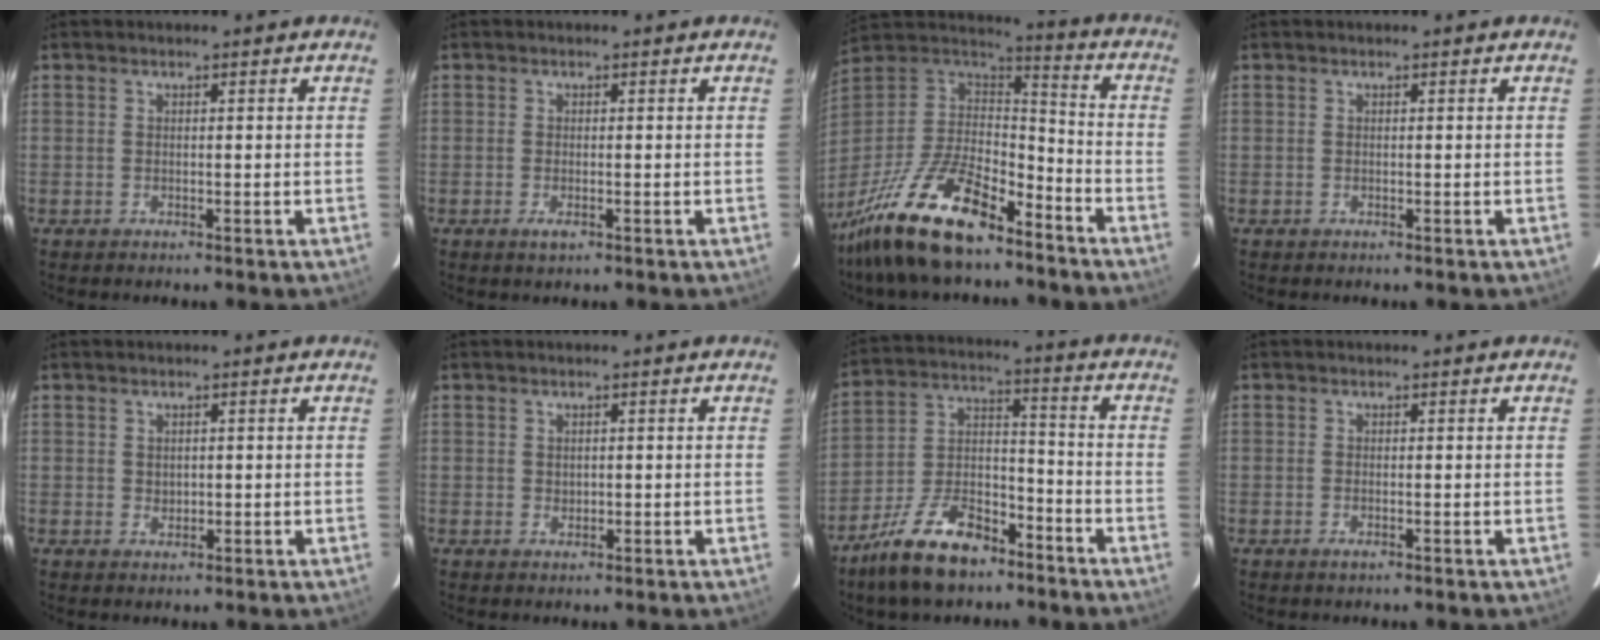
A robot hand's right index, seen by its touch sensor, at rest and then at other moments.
{"total": 1.6, "force": [-0.7, 0.4, 1.4], "torque": [-0.028, -0.004, -0.009]}
{"total": 23.2, "force": [-16.2, 8.5, 14.3], "torque": [-0.296, -0.020, -0.285]}
{"total": 0.0}
{"total": 1.3, "force": [0.4, 1.2, 0.4], "torque": [-0.002, 0.001, 0.010]}
{"total": 1.1, "force": [0.3, 1.0, 0.2], "torque": [0.000, 0.001, 0.008]}
{"total": 15.4, "force": [-10.8, 6.8, 8.6], "torque": [-0.178, 0.009, -0.189]}
{"total": 0.7, "force": [-0.2, -0.1, 0.7], "torque": [-0.013, -0.001, -0.005]}